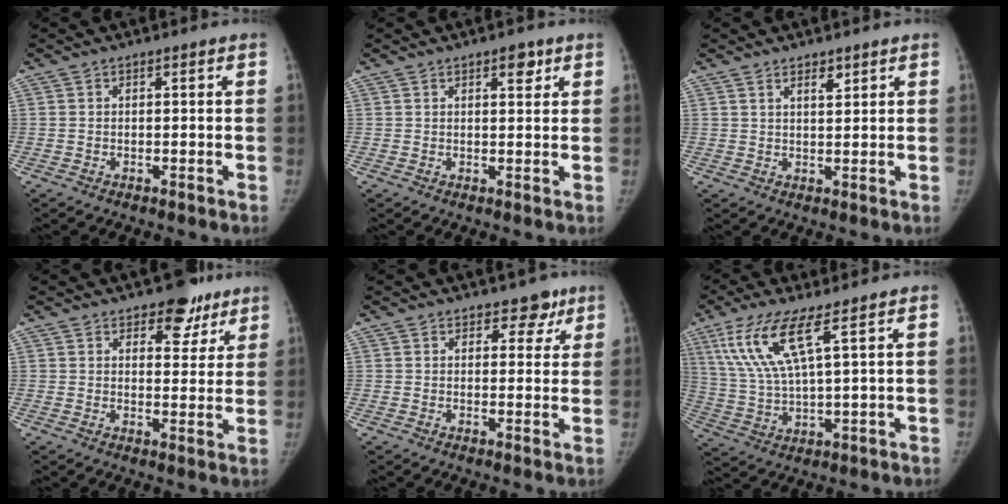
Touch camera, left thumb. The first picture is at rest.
{"total": 2.9, "force": [1.7, 1.3, 2.0], "torque": [-0.014, -0.008, 0.023]}
{"total": 2.5, "force": [1.7, 1.0, 1.4], "torque": [-0.015, -0.013, 0.030]}
{"total": 7.7, "force": [5.3, 4.5, 3.3], "torque": [0.001, -0.026, 0.071]}
{"total": 4.2, "force": [2.9, 2.8, 1.4], "torque": [0.019, -0.013, 0.036]}
{"total": 11.4, "force": [5.7, 2.1, 9.7], "torque": [-0.218, -0.024, 0.120]}